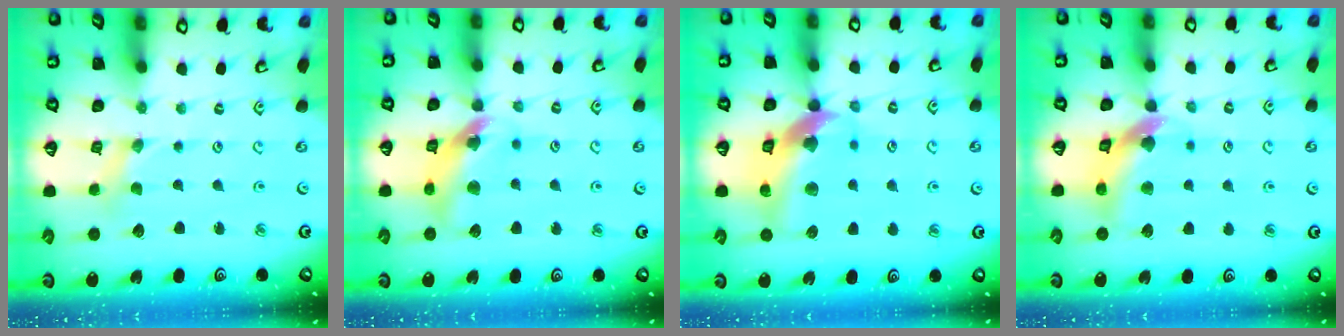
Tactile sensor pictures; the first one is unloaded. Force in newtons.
{"total": 13.7, "press": 13.6, "slide": 1.6}
{"total": 16.6, "press": 16.5, "slide": 2.2}
{"total": 10.9, "press": 10.7, "slide": 1.7}